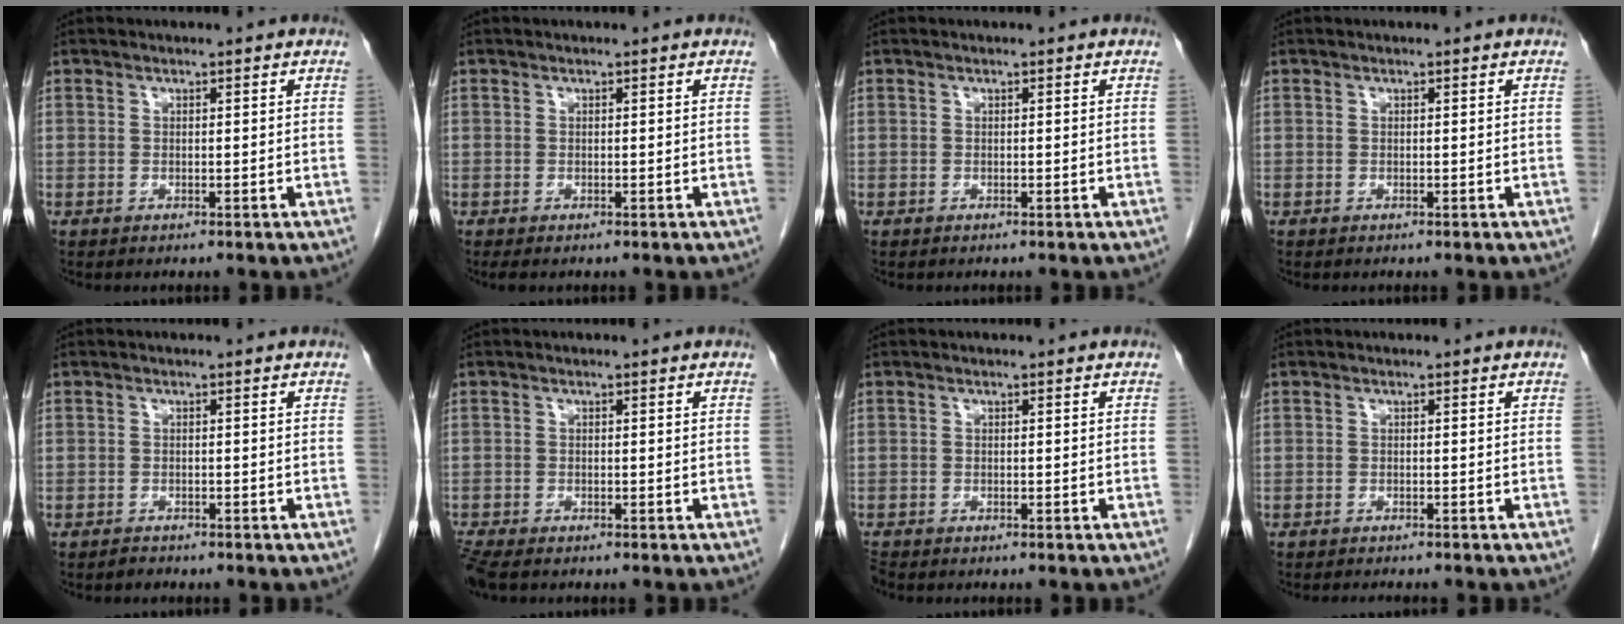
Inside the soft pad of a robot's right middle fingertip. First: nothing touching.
{"total": 0.7, "force": [-0.5, 0.3, 0.4], "torque": [-0.004, -0.001, -0.006]}
{"total": 0.0}
{"total": 0.0}
{"total": 0.9, "force": [-0.8, 0.3, 0.0], "torque": [-0.004, -0.001, -0.015]}
{"total": 3.3, "force": [-2.7, 0.9, 1.7], "torque": [-0.044, -0.013, -0.050]}
{"total": 1.0, "force": [-1.0, 0.2, 0.2], "torque": [-0.011, -0.005, -0.018]}
{"total": 2.6, "force": [-2.4, 0.3, 1.0], "torque": [-0.018, -0.005, -0.028]}